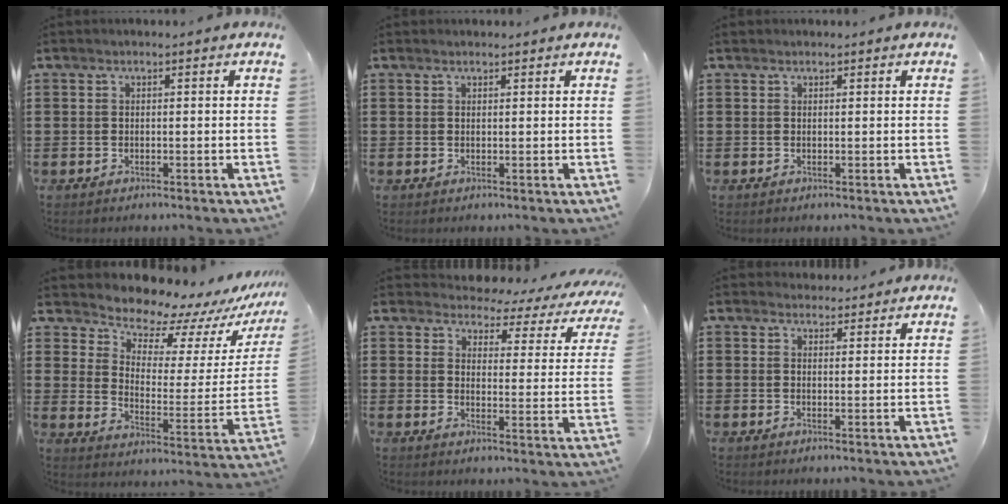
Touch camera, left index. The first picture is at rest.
{"total": 0.5, "force": [0.5, 0.2, 0.1], "torque": [-0.003, 0.001, 0.010]}
{"total": 0.6, "force": [0.4, 0.4, 0.0], "torque": [-0.001, 0.003, 0.008]}
{"total": 8.3, "force": [7.9, 2.4, 1.0], "torque": [-0.043, -0.075, 0.137]}
{"total": 3.1, "force": [2.7, 1.2, 0.8], "torque": [-0.027, -0.021, 0.038]}
{"total": 2.1, "force": [2.0, 0.7, 0.0], "torque": [0.003, -0.002, 0.037]}